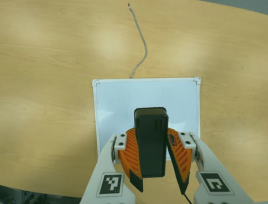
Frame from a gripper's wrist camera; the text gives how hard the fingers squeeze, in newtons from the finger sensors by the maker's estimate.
{"total": 11.0, "left": 11.0, "right": 11.1}